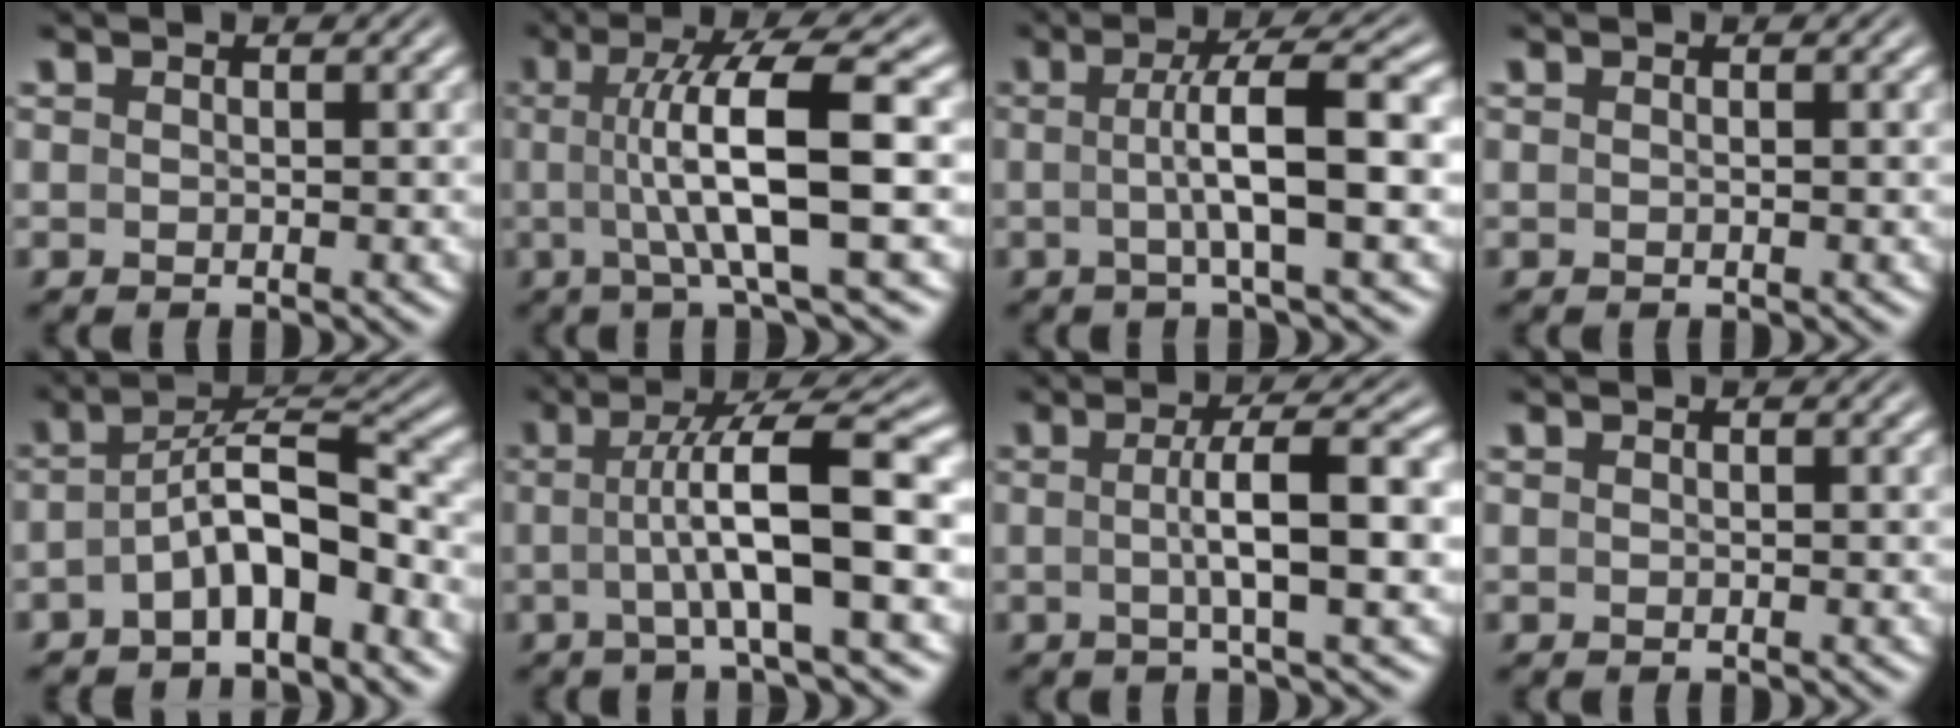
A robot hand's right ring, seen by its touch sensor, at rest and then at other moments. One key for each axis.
{"total": 7.4, "fx": 0.5, "fy": 0.7, "fz": 7.3, "tx": -0.130, "ty": -0.002, "tz": 0.010}
{"total": 4.8, "fx": -0.3, "fy": -0.2, "fz": 4.8, "tx": -0.074, "ty": 0.004, "tz": -0.005}
{"total": 0.0}
{"total": 5.7, "fx": -2.7, "fy": 3.0, "fz": 4.0, "tx": -0.074, "ty": -0.013, "tz": -0.042}
{"total": 6.9, "fx": -0.1, "fy": 1.0, "fz": 6.8, "tx": -0.110, "ty": 0.009, "tz": 0.000}
{"total": 4.2, "fx": -0.3, "fy": -0.2, "fz": 4.2, "tx": -0.066, "ty": 0.003, "tz": -0.005}
{"total": 0.0}